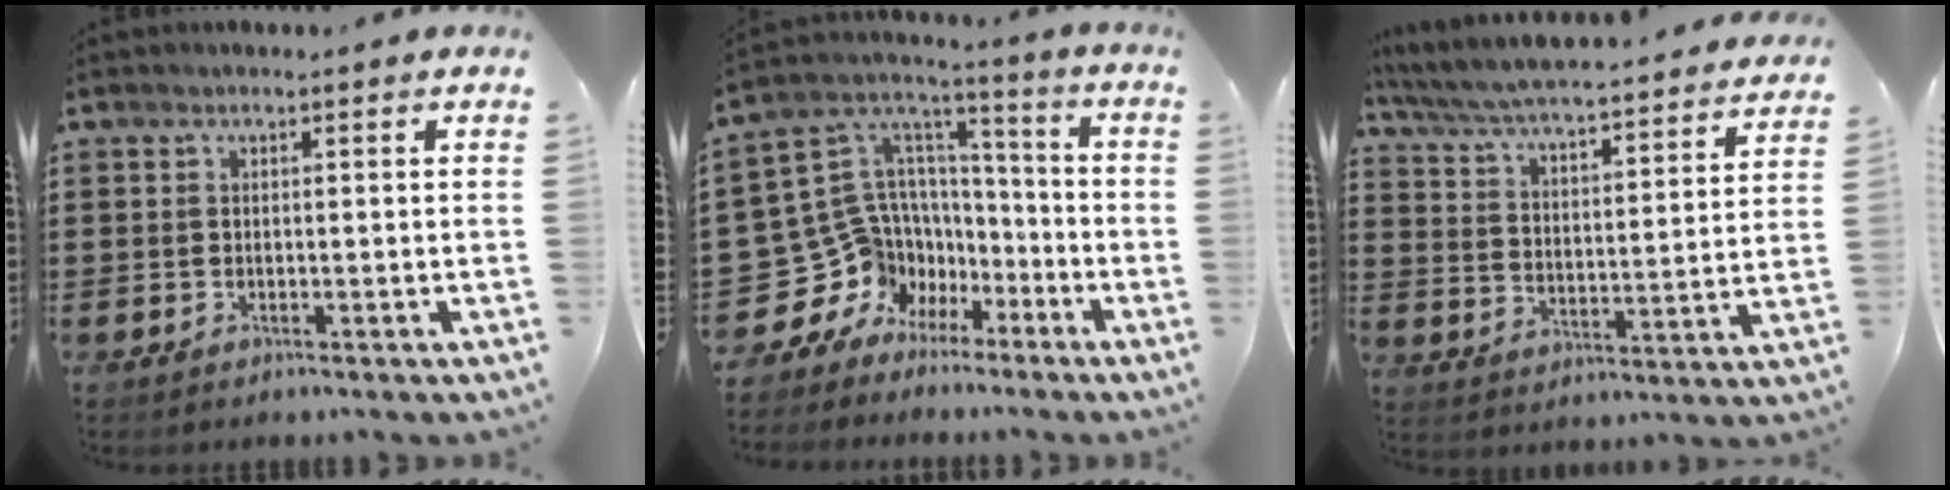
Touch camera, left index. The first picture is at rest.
{"total": 11.4, "force": [-4.9, 10.2, 1.5], "torque": [-0.088, -0.019, -0.065]}
{"total": 4.5, "force": [4.3, -0.3, 1.3], "torque": [-0.049, -0.041, 0.064]}